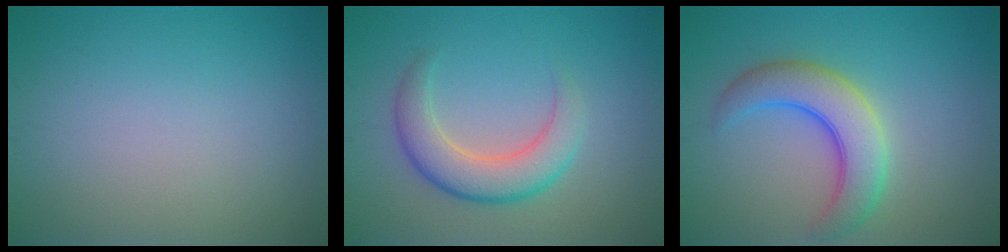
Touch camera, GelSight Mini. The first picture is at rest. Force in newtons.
{"total": 4.8, "press": 4.7, "slide": 0.4}
{"total": 5.7, "press": 5.7, "slide": 0.3}